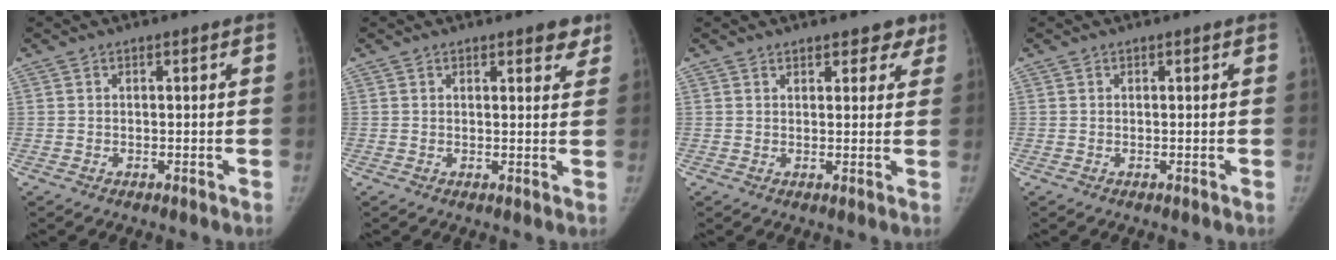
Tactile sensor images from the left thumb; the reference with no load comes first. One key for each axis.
{"total": 3.2, "fx": 2.2, "fy": 1.2, "fz": 2.0, "tx": -0.005, "ty": -0.010, "tz": 0.024}
{"total": 4.3, "fx": 3.2, "fy": 2.3, "fz": 1.8, "tx": 0.016, "ty": -0.010, "tz": 0.040}
{"total": 0.0}